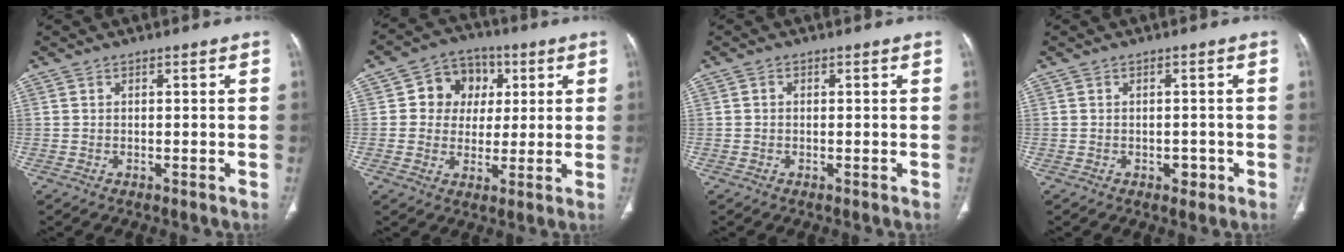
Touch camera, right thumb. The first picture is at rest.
{"total": 9.7, "force": [2.2, 8.5, 4.0], "torque": [-0.011, 0.003, 0.029]}
{"total": 0.6, "force": [0.0, 0.5, 0.3], "torque": [-0.002, 0.002, -0.001]}
{"total": 2.0, "force": [-0.7, 1.5, 1.1], "torque": [-0.006, 0.003, -0.006]}